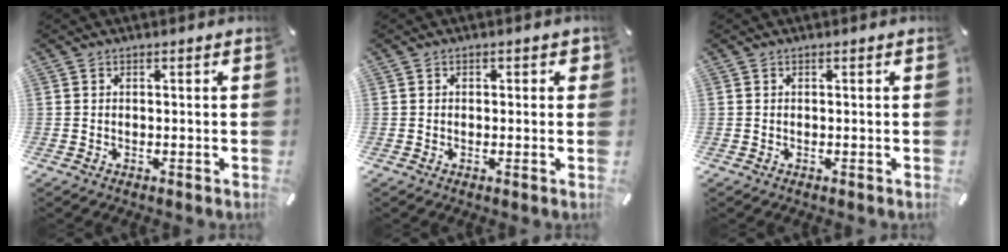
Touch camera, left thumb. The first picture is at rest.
{"total": 1.5, "force": [-0.2, 1.1, 1.0], "torque": [-0.010, 0.004, -0.007]}
{"total": 0.0}